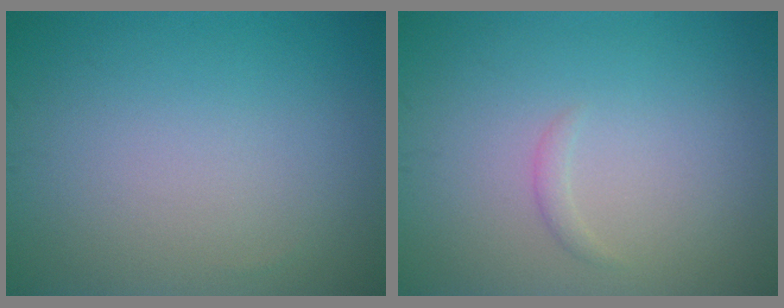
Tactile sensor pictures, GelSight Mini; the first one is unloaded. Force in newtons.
{"total": 0.7, "press": 0.7, "slide": 0.0}